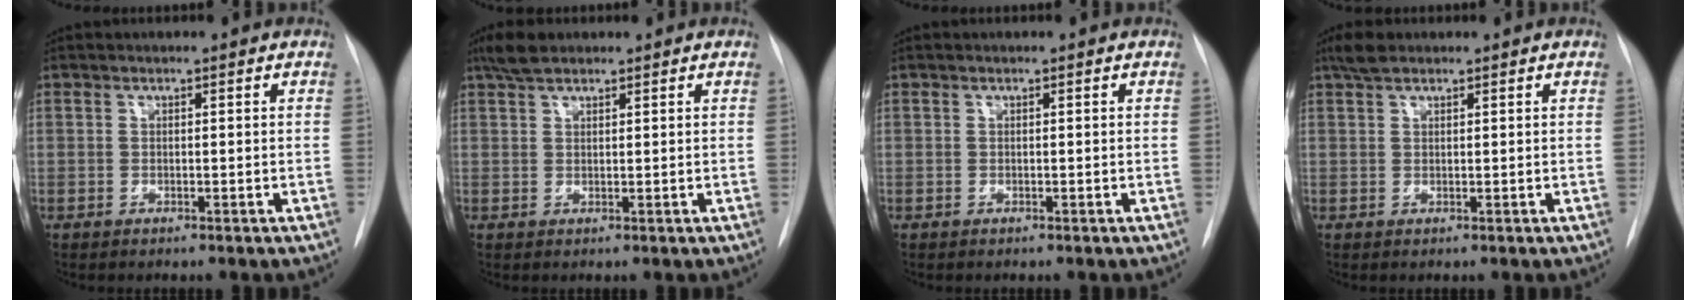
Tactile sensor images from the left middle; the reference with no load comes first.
{"total": 3.3, "force": [2.6, 1.2, 1.6], "torque": [-0.036, 0.011, 0.050]}
{"total": 0.0}
{"total": 2.4, "force": [1.9, 1.0, 1.2], "torque": [-0.025, 0.012, 0.036]}